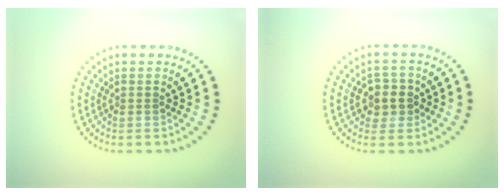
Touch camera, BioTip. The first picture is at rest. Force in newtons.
{"total": 2.4, "press": 2.3, "slide": 0.7}